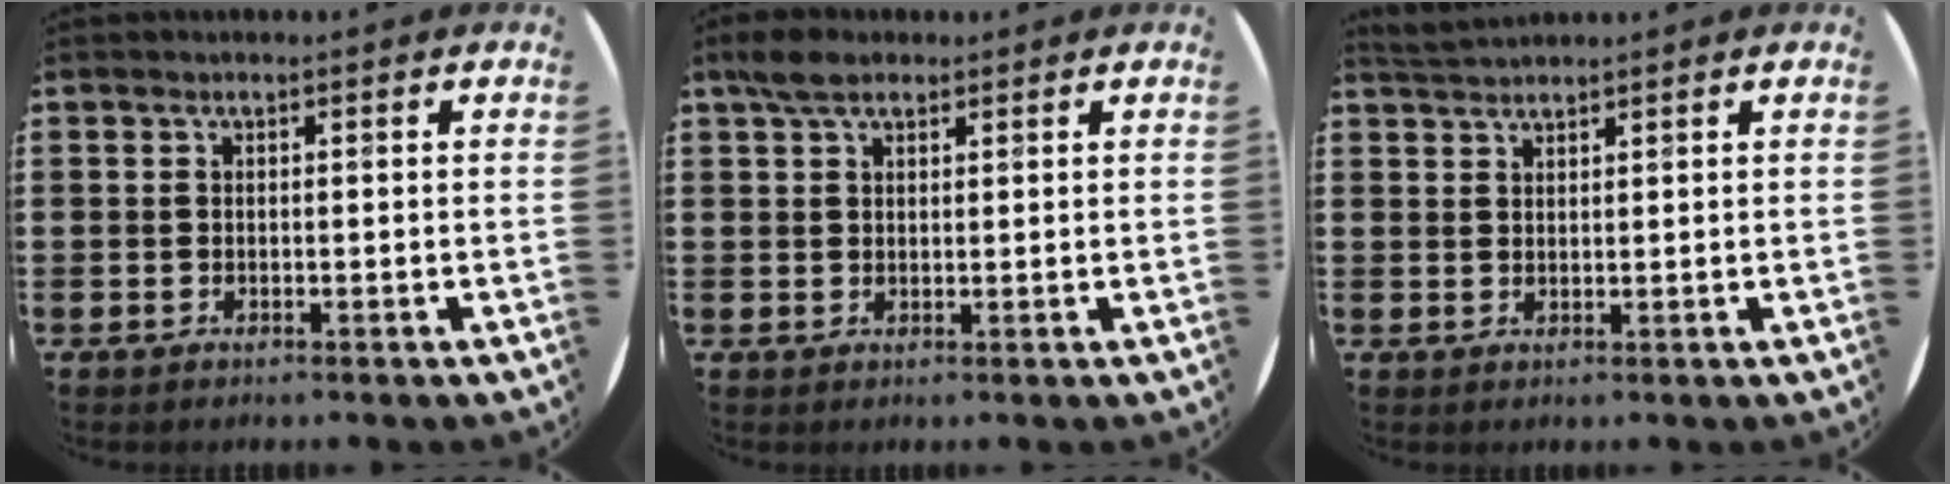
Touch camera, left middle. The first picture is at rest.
{"total": 3.5, "force": [2.6, 1.5, 1.7], "torque": [-0.031, 0.005, 0.047]}
{"total": 2.0, "force": [2.0, 0.0, 0.1], "torque": [-0.005, -0.001, 0.039]}